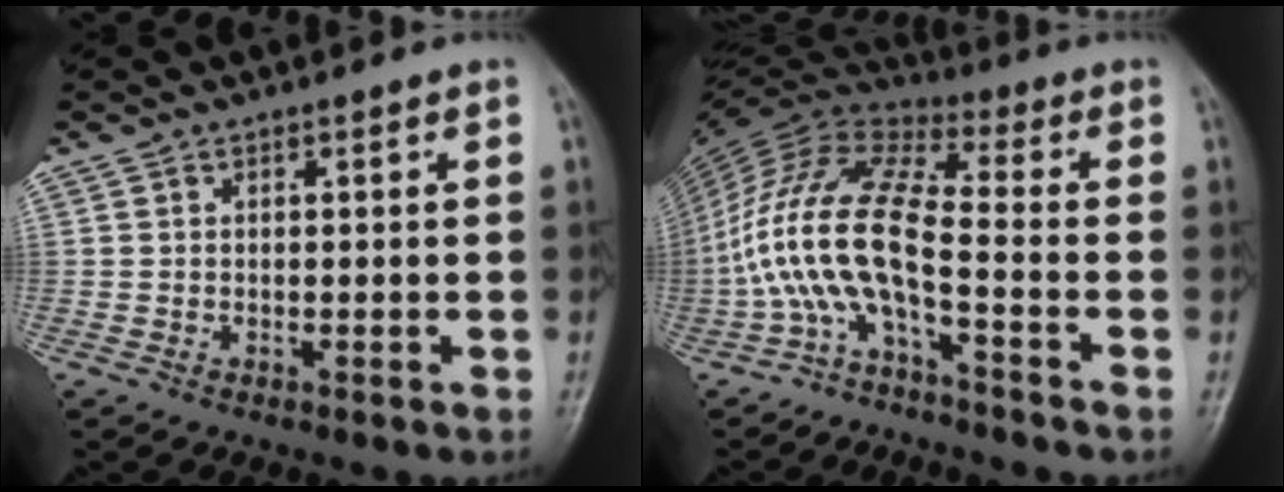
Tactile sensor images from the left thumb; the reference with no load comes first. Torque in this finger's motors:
{"motor_torque": [-0.47, 1.36, 1.77, 1.00, 0.44]}